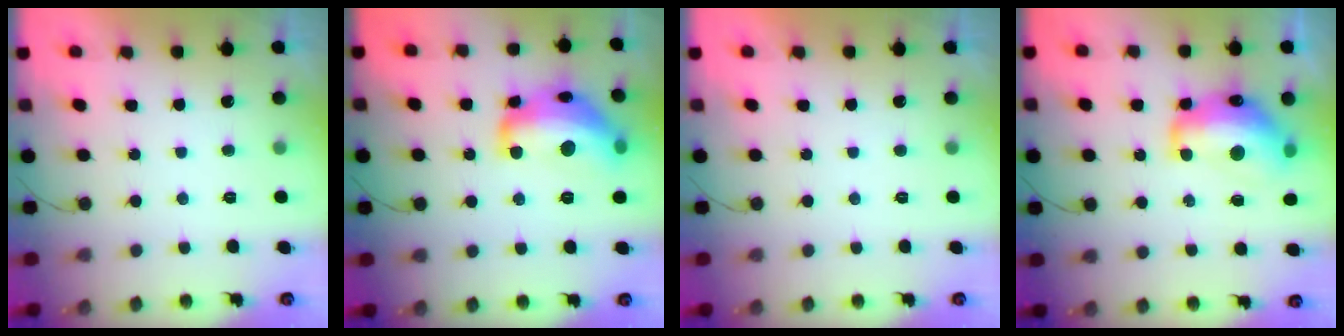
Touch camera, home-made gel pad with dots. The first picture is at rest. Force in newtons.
{"total": 19.6, "press": 19.5, "slide": 1.1}
{"total": 0.0}
{"total": 16.1, "press": 16.0, "slide": 1.5}